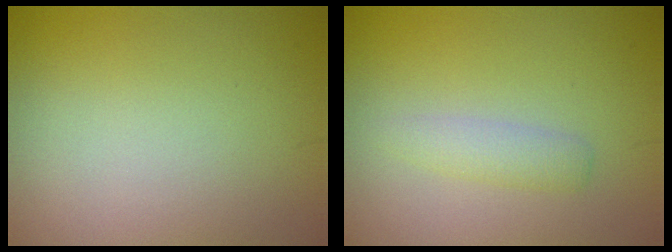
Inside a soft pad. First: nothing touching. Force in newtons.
{"total": 1.7, "press": 1.7, "slide": 0.1}